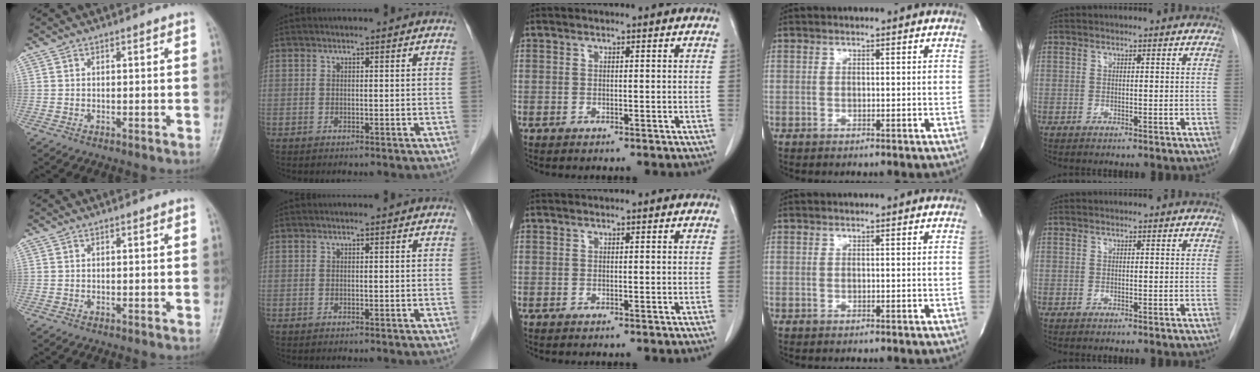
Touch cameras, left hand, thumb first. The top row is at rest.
{}